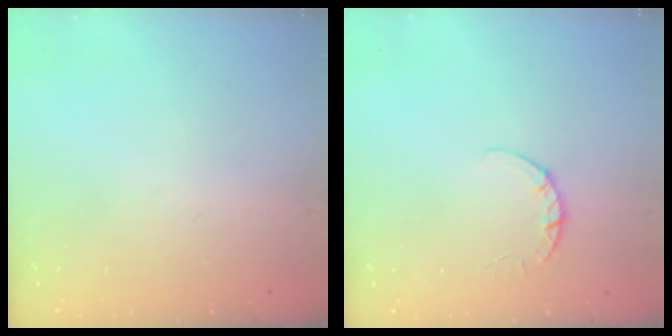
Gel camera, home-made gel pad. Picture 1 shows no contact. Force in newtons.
{"total": 2.7, "press": 2.7, "slide": 0.4}